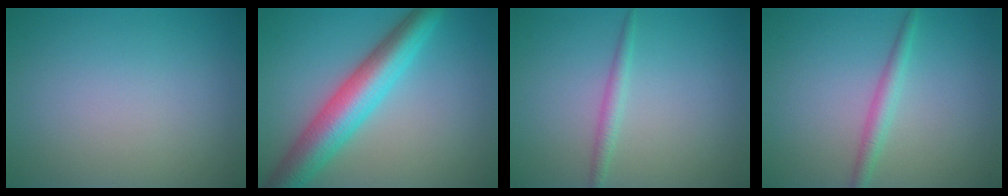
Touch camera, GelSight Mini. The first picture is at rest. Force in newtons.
{"total": 7.3, "press": 7.2, "slide": 0.3}
{"total": 1.4, "press": 1.4, "slide": 0.1}
{"total": 1.9, "press": 1.9, "slide": 0.0}